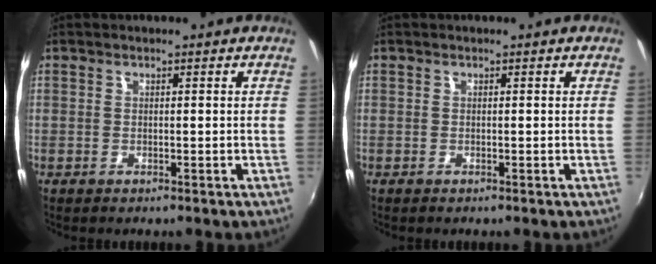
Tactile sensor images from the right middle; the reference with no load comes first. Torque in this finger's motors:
{"motor_torque": [0.17, -0.06, 0.05, 0.00]}